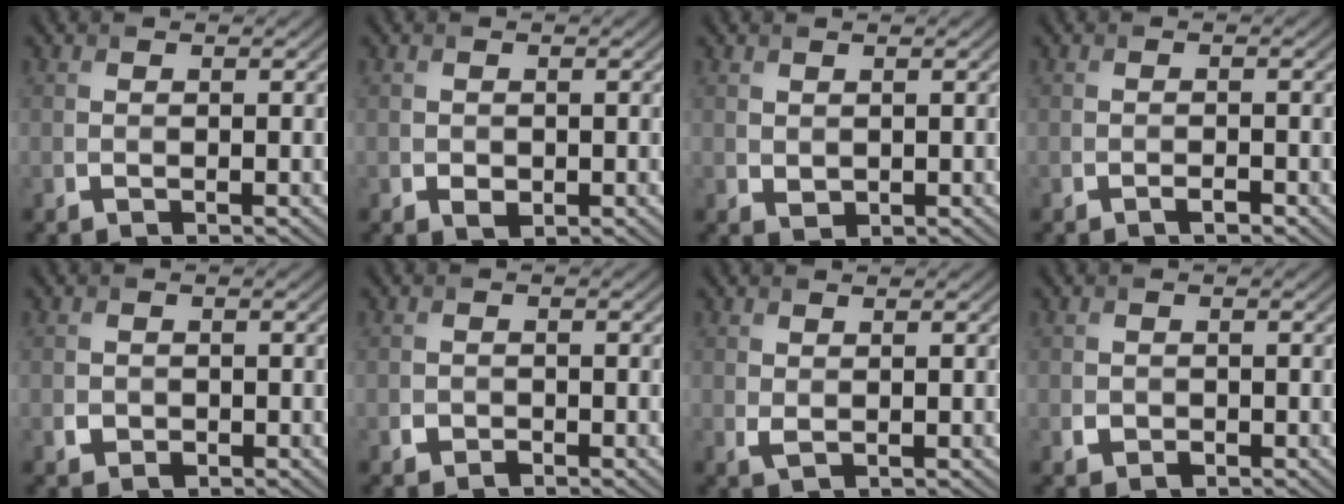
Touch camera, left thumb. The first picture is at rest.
{"total": 1.2, "force": [-0.2, 1.0, 0.6], "torque": [-0.012, -0.008, -0.002]}
{"total": 1.1, "force": [0.6, 0.8, 0.4], "torque": [-0.012, -0.004, 0.017]}
{"total": 0.9, "force": [-0.6, 0.2, 0.6], "torque": [-0.010, 0.000, -0.009]}
{"total": 1.3, "force": [-0.4, 1.2, 0.4], "torque": [-0.004, -0.007, -0.010]}
{"total": 1.1, "force": [-0.7, 0.9, 0.3], "torque": [-0.004, -0.002, -0.014]}
{"total": 1.0, "force": [0.5, 0.5, 0.8], "torque": [-0.023, -0.003, 0.013]}
{"total": 1.2, "force": [-0.4, 1.1, 0.4], "torque": [-0.005, -0.007, -0.009]}